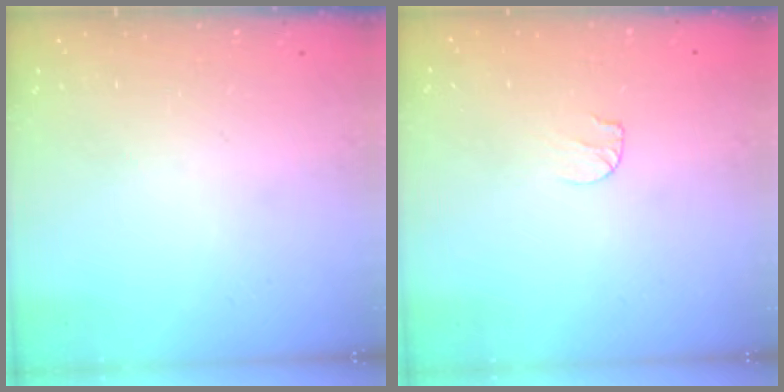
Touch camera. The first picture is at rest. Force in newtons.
{"total": 3.9, "press": 3.9, "slide": 0.4}